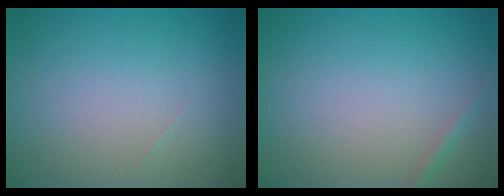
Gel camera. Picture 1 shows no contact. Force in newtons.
{"total": 0.8, "press": 0.7, "slide": 0.1}